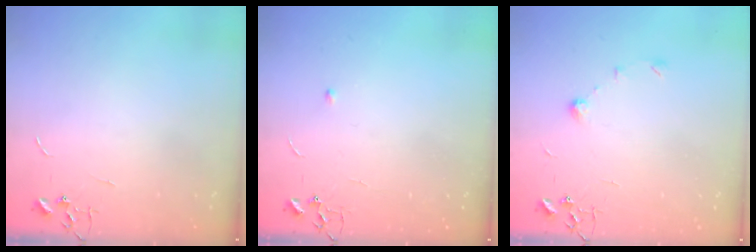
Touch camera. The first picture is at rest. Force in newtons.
{"total": 3.4, "press": 3.3, "slide": 0.6}
{"total": 7.2, "press": 7.1, "slide": 1.0}